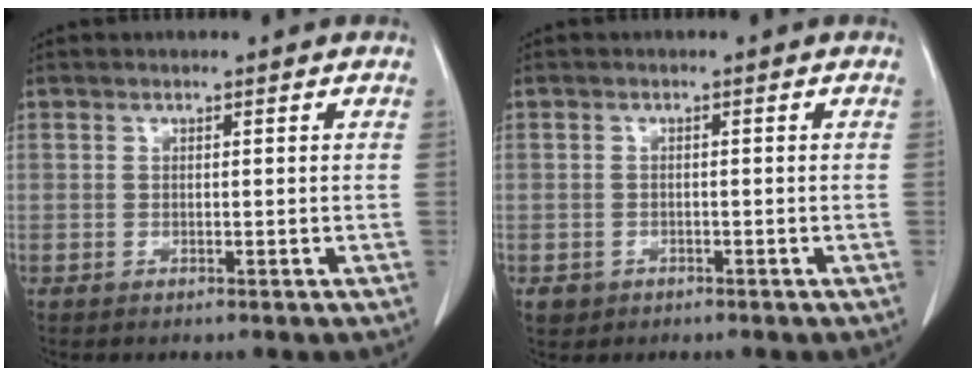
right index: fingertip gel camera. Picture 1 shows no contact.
{"total": 1.9, "force": [-1.0, 1.6, 0.2], "torque": [-0.007, 0.004, -0.013]}